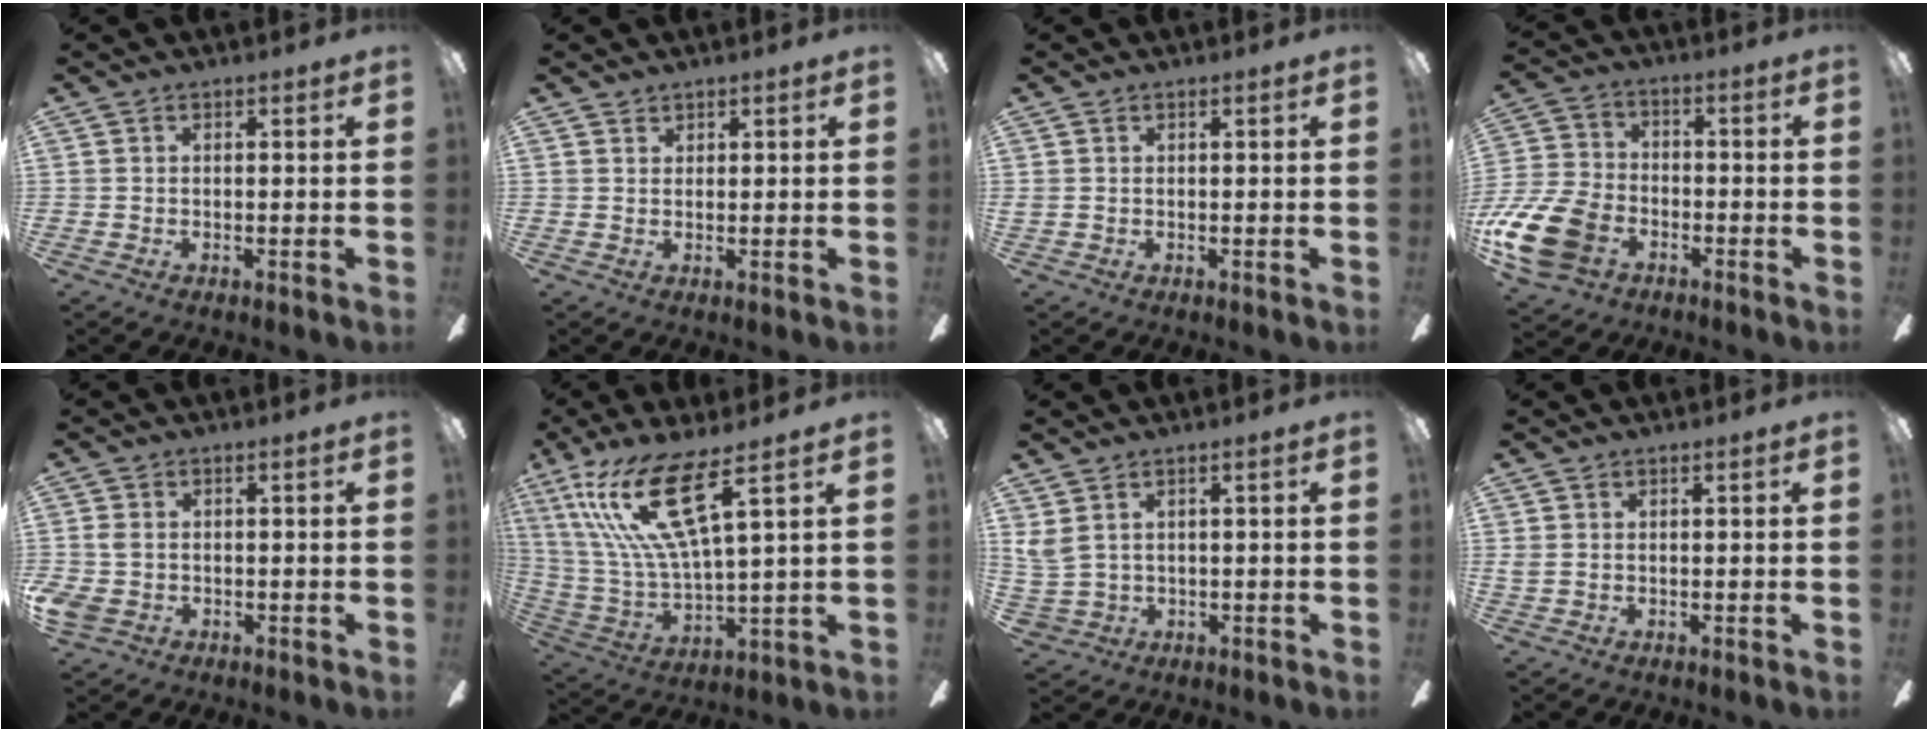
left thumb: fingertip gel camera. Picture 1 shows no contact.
{"total": 1.0, "force": [0.9, 0.3, -0.1], "torque": [0.001, -0.002, 0.018]}
{"total": 0.5, "force": [0.0, 0.2, 0.5], "torque": [-0.010, 0.002, -0.001]}
{"total": 15.5, "force": [-7.2, 10.3, 9.0], "torque": [-0.201, 0.046, -0.128]}
{"total": 3.5, "force": [-0.8, 2.6, 2.1], "torque": [-0.060, 0.002, -0.021]}
{"total": 19.0, "force": [9.7, 4.8, 15.6], "torque": [-0.337, -0.035, 0.157]}
{"total": 4.1, "force": [2.0, 3.0, 2.0], "torque": [-0.052, -0.004, 0.041]}
{"total": 1.0, "force": [0.2, 0.3, 1.0], "torque": [-0.019, 0.000, 0.004]}